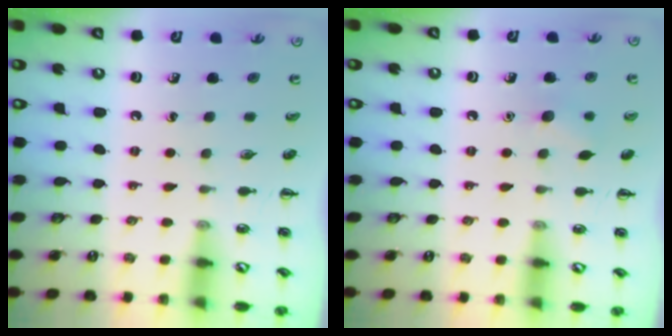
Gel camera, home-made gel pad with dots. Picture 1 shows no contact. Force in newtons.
{"total": 6.0, "press": 5.8, "slide": 1.6}